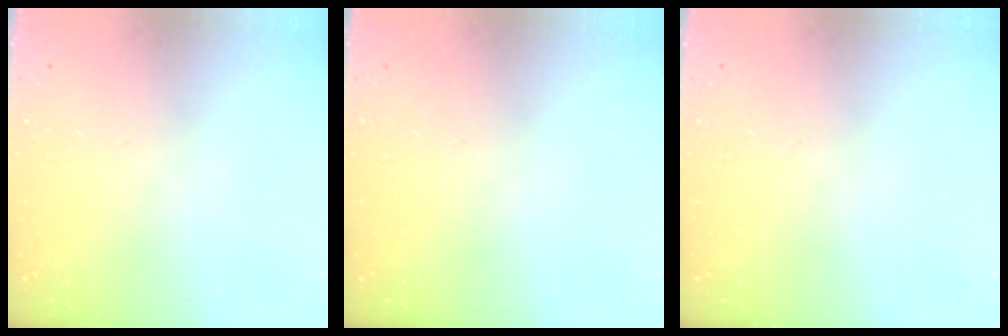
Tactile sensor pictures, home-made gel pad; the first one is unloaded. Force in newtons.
{"total": 0.0}
{"total": 0.0}